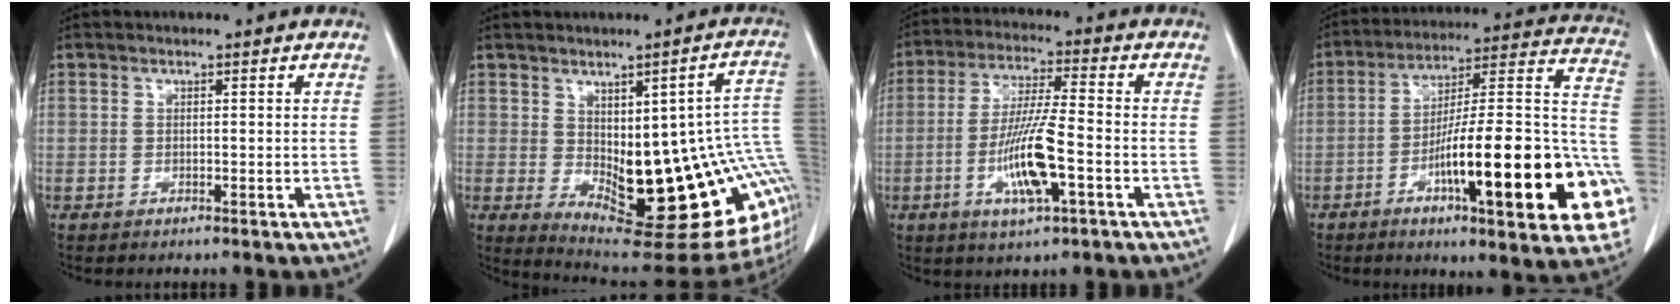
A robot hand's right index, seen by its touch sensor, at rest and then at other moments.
{"total": 24.7, "force": [-1.7, 7.4, 23.5], "torque": [-0.249, 0.002, 0.005]}
{"total": 10.7, "force": [-3.2, 1.1, 10.2], "torque": [-0.198, -0.008, -0.057]}
{"total": 27.2, "force": [-8.6, 3.9, 25.5], "torque": [-0.284, 0.006, -0.121]}